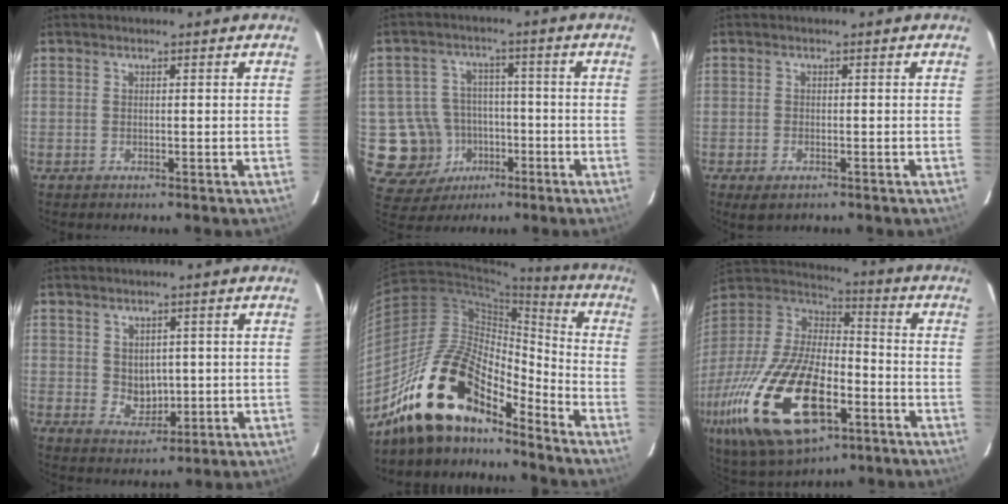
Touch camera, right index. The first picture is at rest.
{"total": 11.2, "force": [-3.6, 10.3, 2.2], "torque": [-0.076, 0.025, -0.039]}
{"total": 2.6, "force": [-1.5, 1.4, 1.6], "torque": [-0.031, -0.009, -0.025]}
{"total": 4.4, "force": [0.5, 3.7, 2.2], "torque": [-0.036, -0.002, 0.022]}
{"total": 19.4, "force": [-14.9, 6.9, 10.3], "torque": [-0.188, 0.010, -0.282]}
{"total": 31.8, "force": [-12.8, 15.3, 24.8], "torque": [-0.535, -0.047, -0.223]}